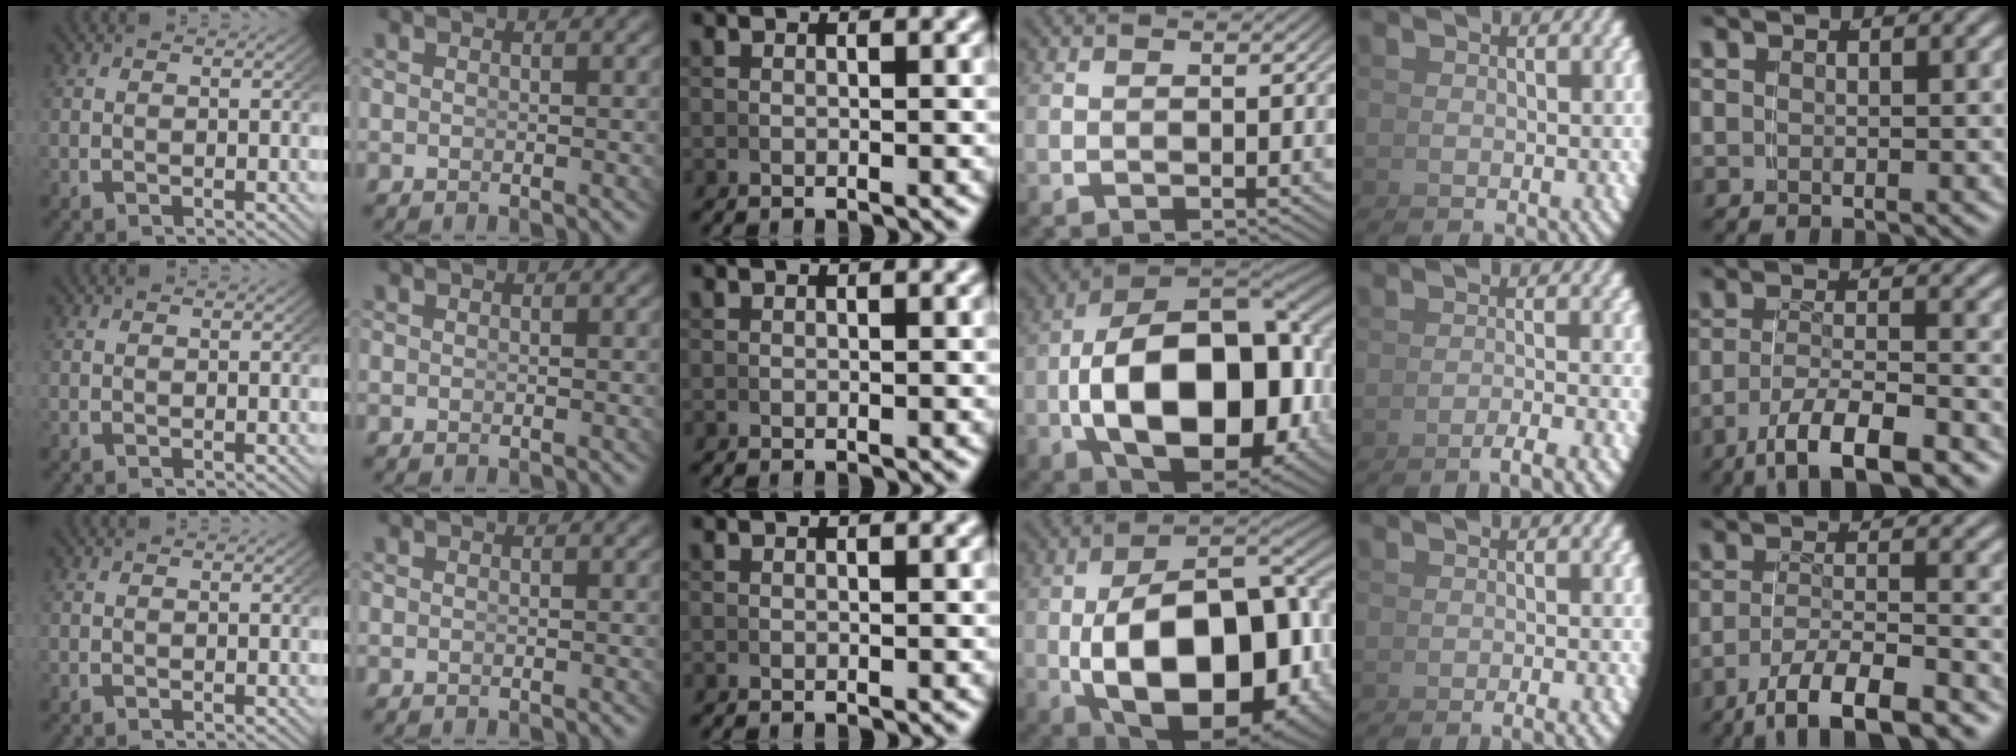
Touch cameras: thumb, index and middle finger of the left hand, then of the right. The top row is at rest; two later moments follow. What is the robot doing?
{"motion": "grasp_and_lifting", "object": "photo album"}